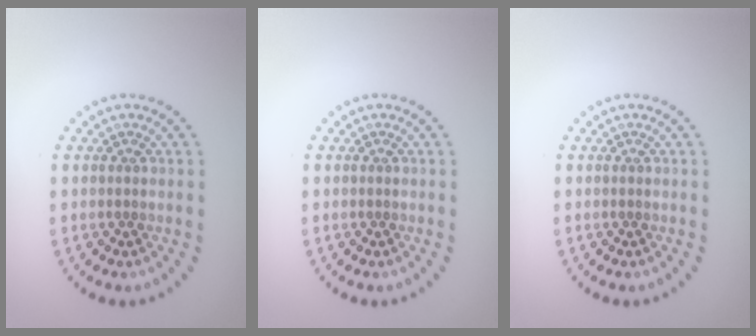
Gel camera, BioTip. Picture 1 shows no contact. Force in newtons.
{"total": 0.0}
{"total": 0.0}